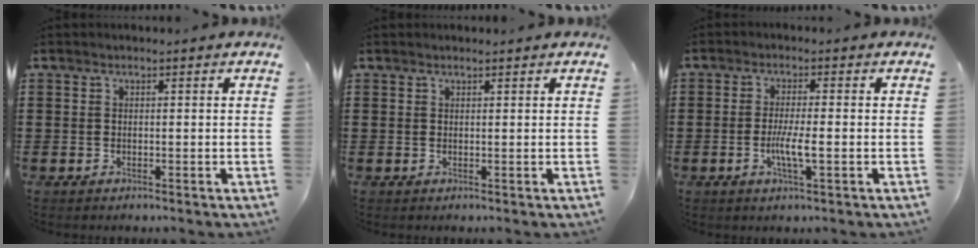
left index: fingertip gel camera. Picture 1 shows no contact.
{"total": 0.6, "force": [0.5, 0.0, 0.3], "torque": [-0.006, 0.000, 0.011]}
{"total": 4.6, "force": [-0.9, 0.6, 4.4], "torque": [-0.083, -0.005, -0.019]}